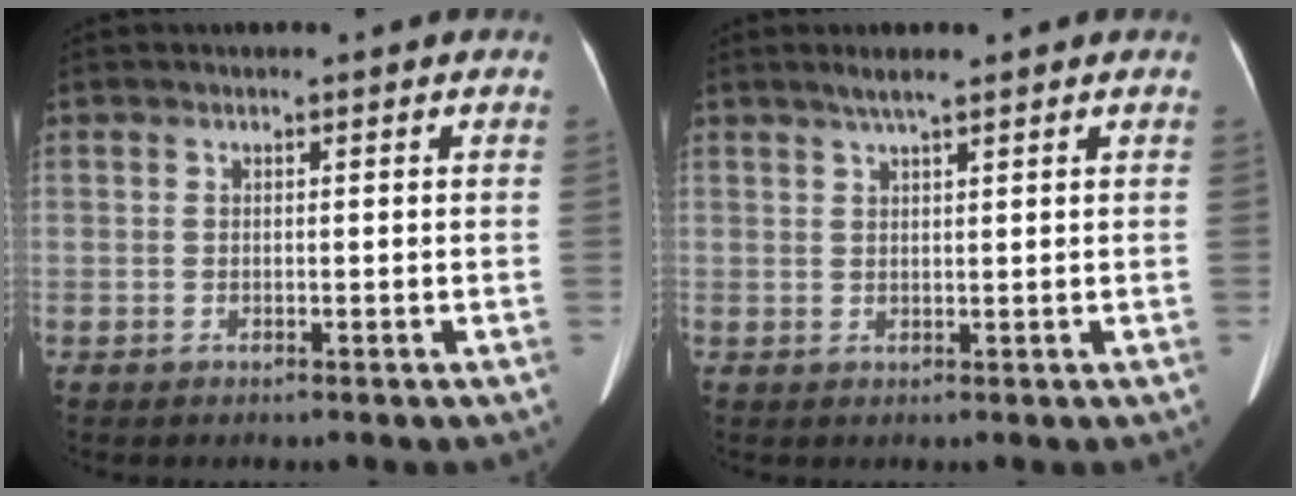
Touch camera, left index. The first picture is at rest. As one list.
[{"total": 2.5, "force": [1.8, 0.0, 1.6], "torque": [-0.036, 0.008, 0.035]}]